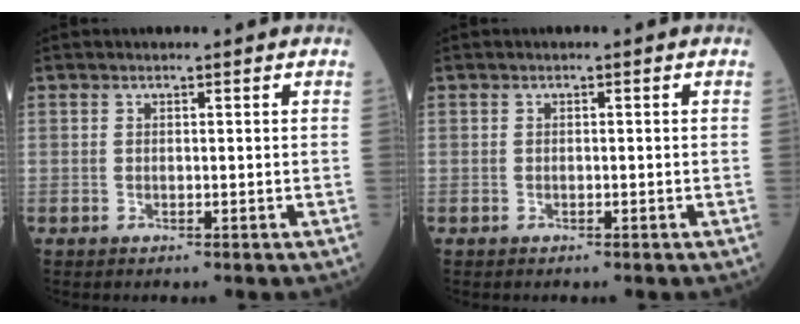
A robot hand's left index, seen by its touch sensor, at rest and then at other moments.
{"total": 0.0}